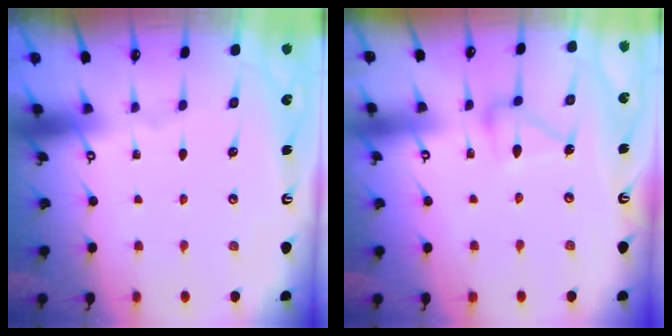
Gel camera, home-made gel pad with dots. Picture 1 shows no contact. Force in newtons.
{"total": 10.5, "press": 10.5, "slide": 0.5}